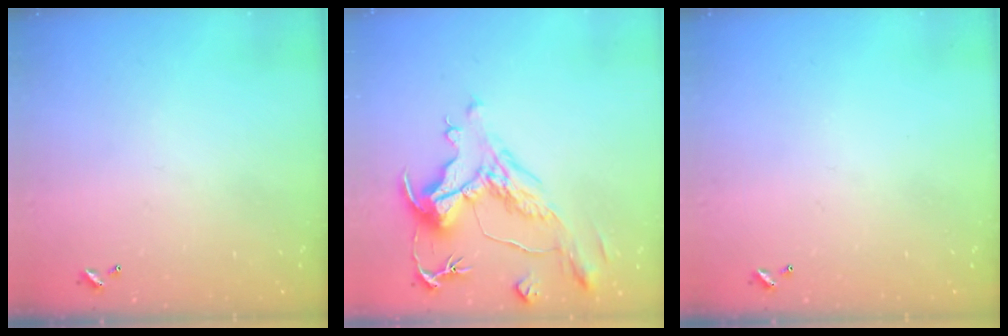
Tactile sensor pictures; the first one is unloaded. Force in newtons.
{"total": 1.6, "press": 0.6, "slide": 1.5}
{"total": 0.0}